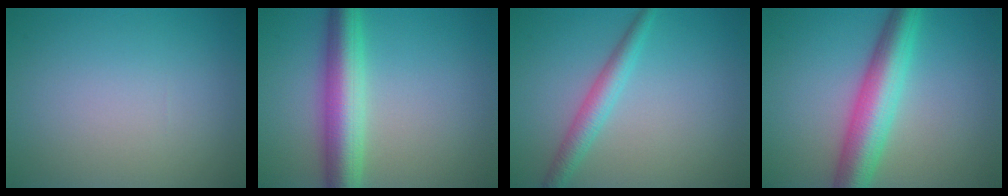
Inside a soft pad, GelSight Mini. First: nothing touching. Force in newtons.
{"total": 6.5, "press": 6.5, "slide": 0.0}
{"total": 2.7, "press": 2.7, "slide": 0.2}
{"total": 6.6, "press": 6.6, "slide": 0.1}